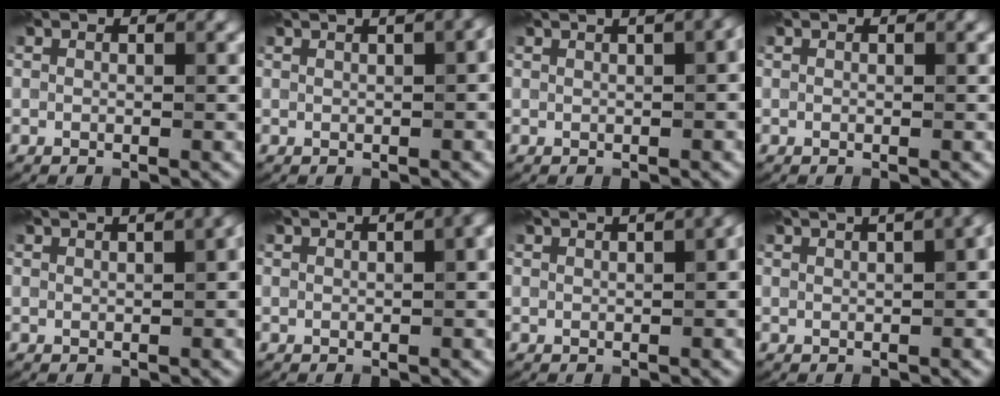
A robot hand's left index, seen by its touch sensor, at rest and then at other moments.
{"total": 4.1, "force": [1.9, 1.4, 3.4], "torque": [-0.036, 0.020, 0.026]}
{"total": 5.1, "force": [2.2, 1.9, 4.2], "torque": [-0.038, 0.023, 0.028]}
{"total": 0.0}
{"total": 4.5, "force": [2.1, 1.5, 3.8], "torque": [-0.037, 0.023, 0.027]}
{"total": 5.4, "force": [1.6, 2.2, 4.6], "torque": [-0.032, 0.023, 0.017]}
{"total": 4.6, "force": [1.9, 1.6, 3.8], "torque": [-0.036, 0.021, 0.026]}
{"total": 8.7, "force": [3.7, 3.7, 6.9], "torque": [-0.069, 0.052, 0.036]}